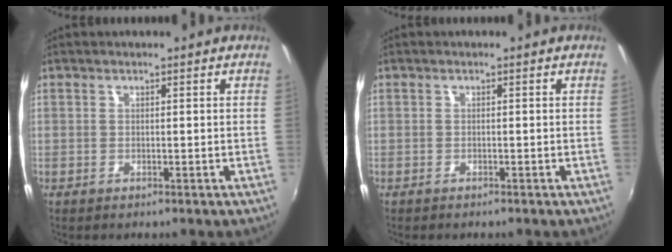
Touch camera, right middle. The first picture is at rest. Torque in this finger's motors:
{"motor_torque": [0.01, -0.07, -0.02, -0.01]}